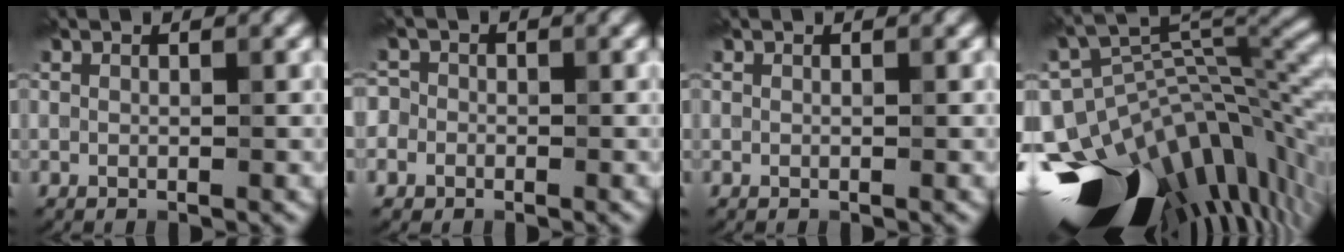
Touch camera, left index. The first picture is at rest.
{"total": 3.5, "force": [-1.0, 3.2, 0.8], "torque": [0.008, 0.015, -0.053]}
{"total": 0.0}
{"total": 16.9, "force": [-9.5, 8.9, 10.8], "torque": [-0.191, -0.028, -0.132]}